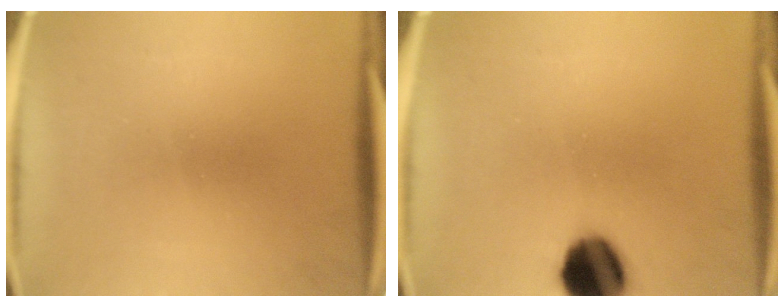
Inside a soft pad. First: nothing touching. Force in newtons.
{"total": 12.5}